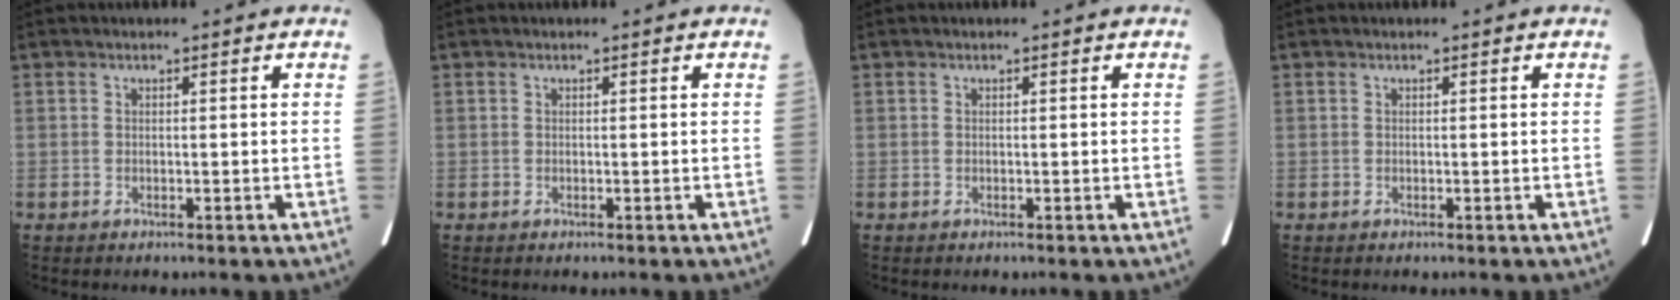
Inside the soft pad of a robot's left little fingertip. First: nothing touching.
{"total": 0.0}
{"total": 0.0}
{"total": 0.0}